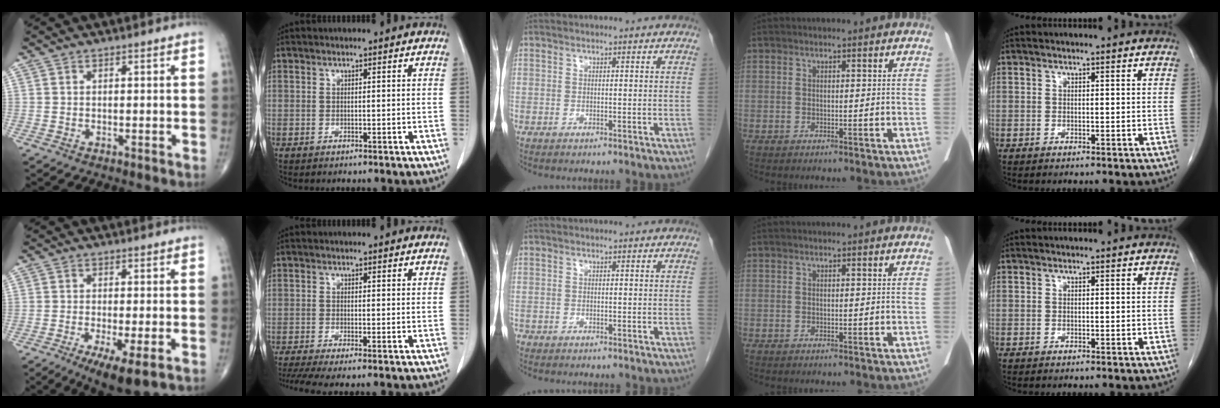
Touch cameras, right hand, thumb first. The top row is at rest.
{"thumb": {"total": 8.0, "force": [-4.2, 1.6, 6.7], "torque": [-0.110, -0.015, -0.066]}, "index": {"total": 4.9, "force": [-2.8, 1.1, 3.9], "torque": [-0.073, -0.006, -0.051]}, "middle": {"total": 0.6, "force": [-0.4, 0.4, 0.1], "torque": [-0.010, 0.002, -0.009]}}